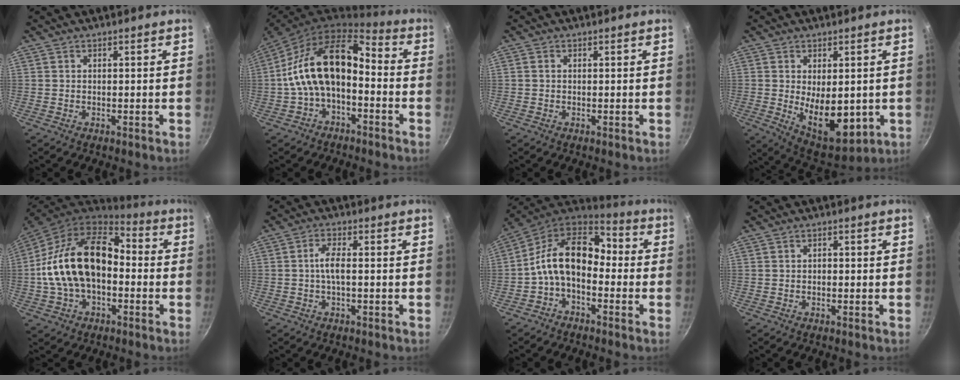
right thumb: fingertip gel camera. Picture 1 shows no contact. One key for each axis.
{"total": 15.2, "fx": -2.4, "fy": 8.9, "fz": 12.1, "tx": -0.200, "ty": 0.059, "tz": -0.056}
{"total": 0.6, "fx": 0.0, "fy": 0.5, "fz": 0.3, "tx": -0.004, "ty": 0.004, "tz": -0.001}
{"total": 12.6, "fx": -0.9, "fy": 6.9, "fz": 10.5, "tx": -0.132, "ty": -0.024, "tz": 0.011}
{"total": 20.3, "fx": -1.0, "fy": 13.0, "fz": 15.5, "tx": -0.263, "ty": 0.046, "tz": -0.028}
{"total": 3.6, "fx": -0.4, "fy": 1.3, "fz": 3.4, "tx": -0.079, "ty": 0.013, "tz": -0.012}
{"total": 14.5, "fx": -1.8, "fy": 9.5, "fz": 10.8, "tx": -0.174, "ty": 0.050, "tz": -0.057}
{"total": 0.9, "fx": -0.2, "fy": 0.7, "fz": 0.5, "tx": -0.009, "ty": 0.005, "tz": -0.005}